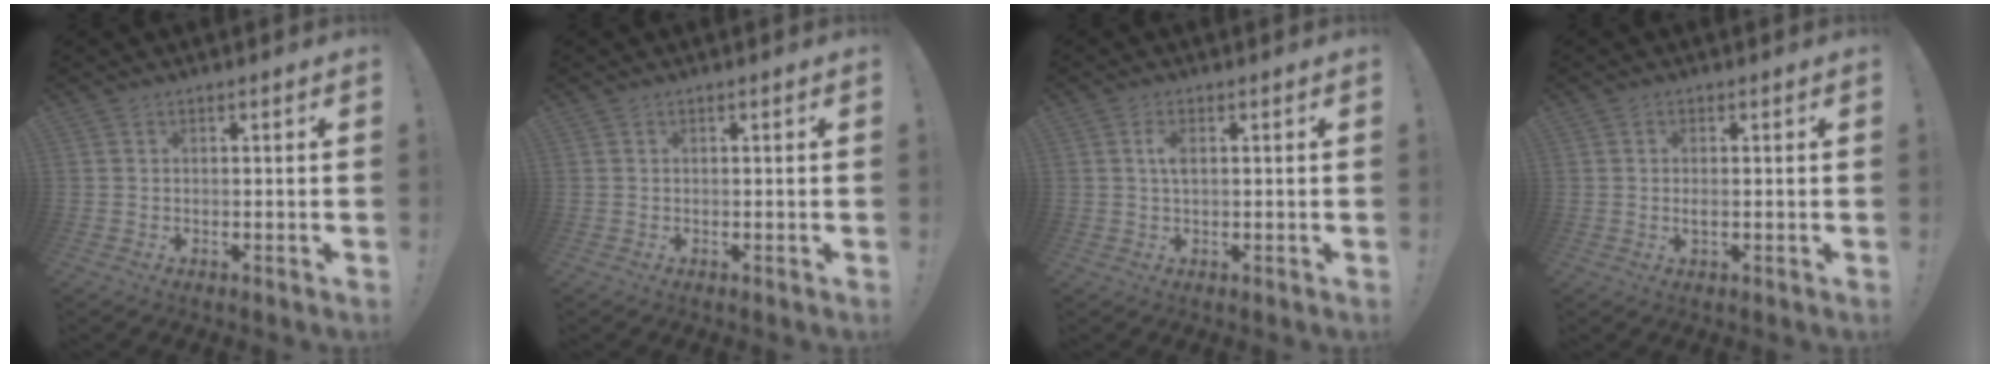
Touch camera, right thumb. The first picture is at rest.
{"total": 0.0}
{"total": 2.9, "force": [0.5, 1.2, 2.6], "torque": [-0.039, -0.001, 0.004]}
{"total": 1.7, "force": [-0.2, 0.6, 1.6], "torque": [-0.027, 0.001, -0.003]}